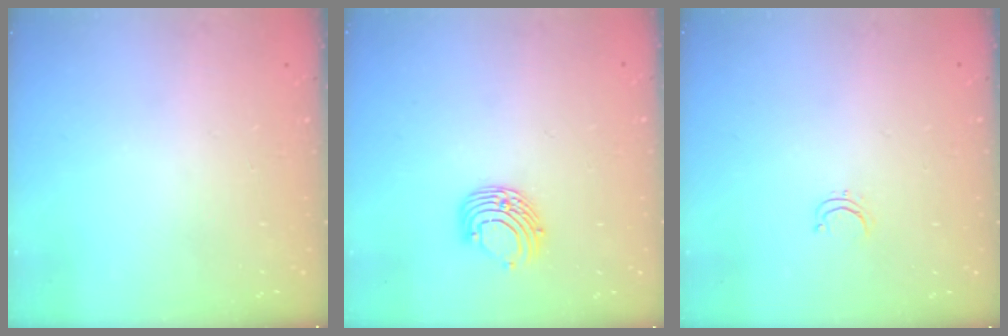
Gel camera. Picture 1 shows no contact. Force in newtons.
{"total": 8.2, "press": 8.2, "slide": 0.8}
{"total": 2.8, "press": 2.8, "slide": 0.2}